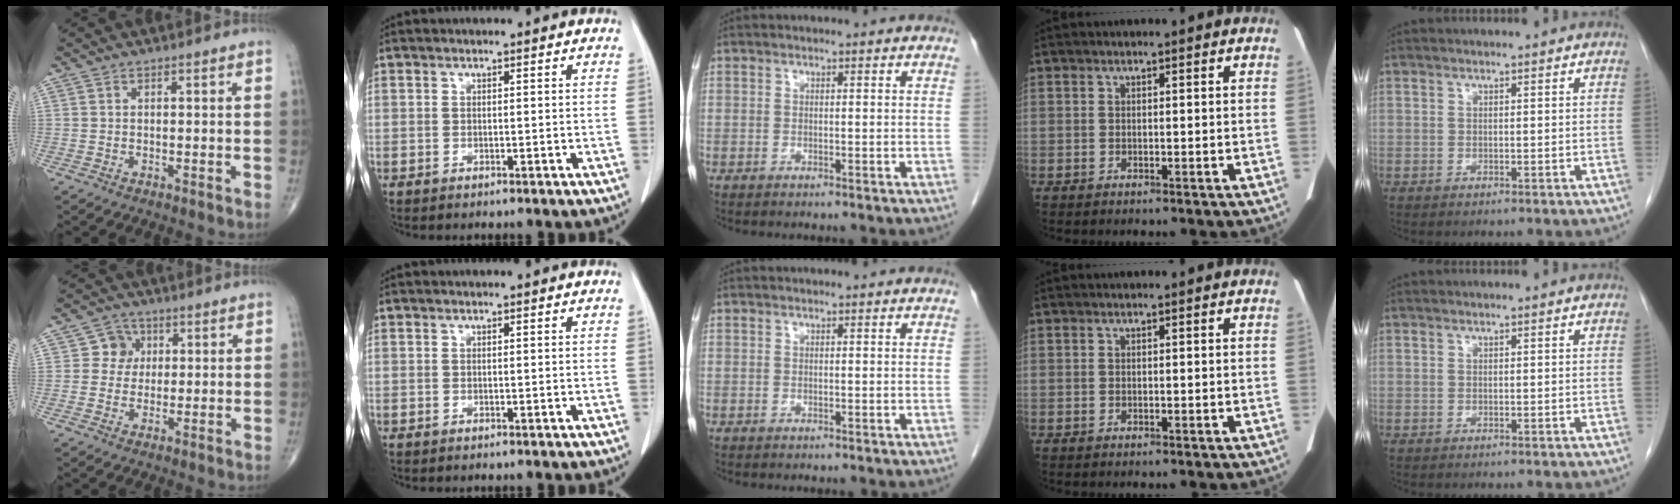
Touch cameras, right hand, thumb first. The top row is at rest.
{"thumb": {"total": 4.4, "force": [0.9, 4.2, 1.0], "torque": [0.014, 0.006, 0.005]}}